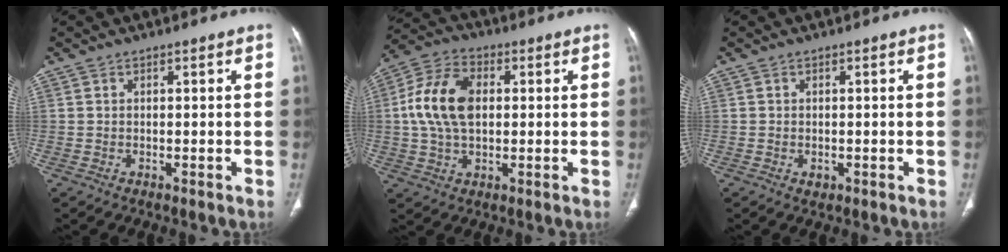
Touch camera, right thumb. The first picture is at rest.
{"total": 12.9, "force": [1.3, 7.9, 10.1], "torque": [-0.198, 0.019, 0.018]}
{"total": 1.2, "force": [-0.4, 0.9, 0.7], "torque": [-0.006, 0.000, -0.002]}